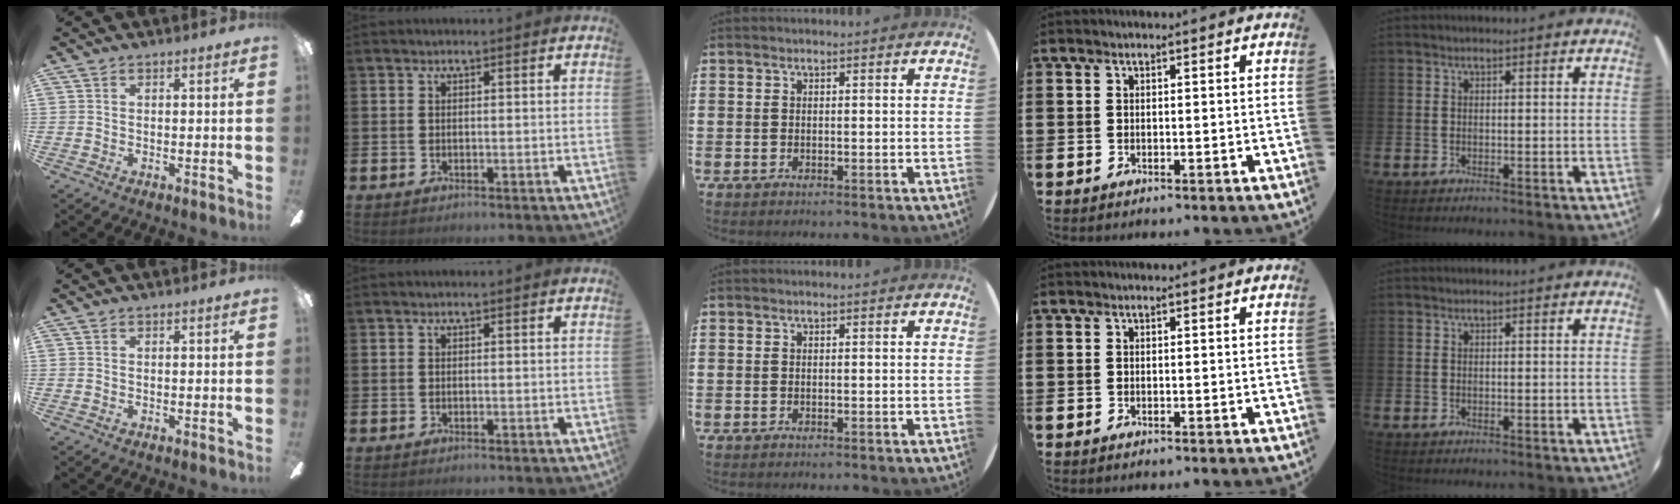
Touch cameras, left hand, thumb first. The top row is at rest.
{}